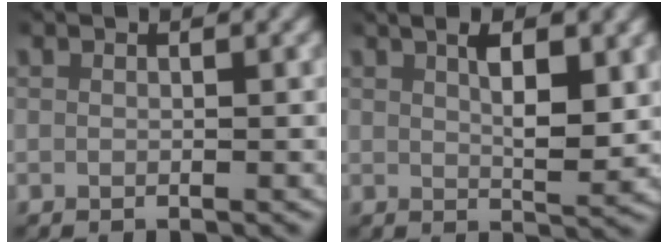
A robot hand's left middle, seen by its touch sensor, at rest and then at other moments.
{"total": 4.9, "force": [2.3, 1.8, 4.0], "torque": [-0.053, -0.003, 0.039]}